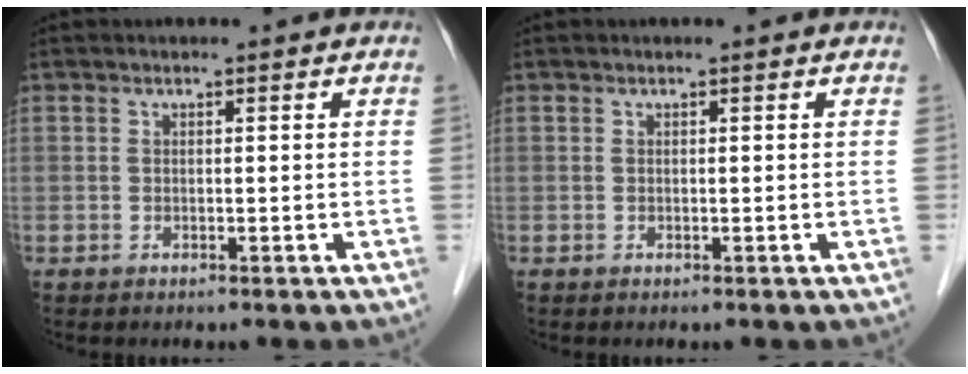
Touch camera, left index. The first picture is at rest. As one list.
[{"total": 0.0}]